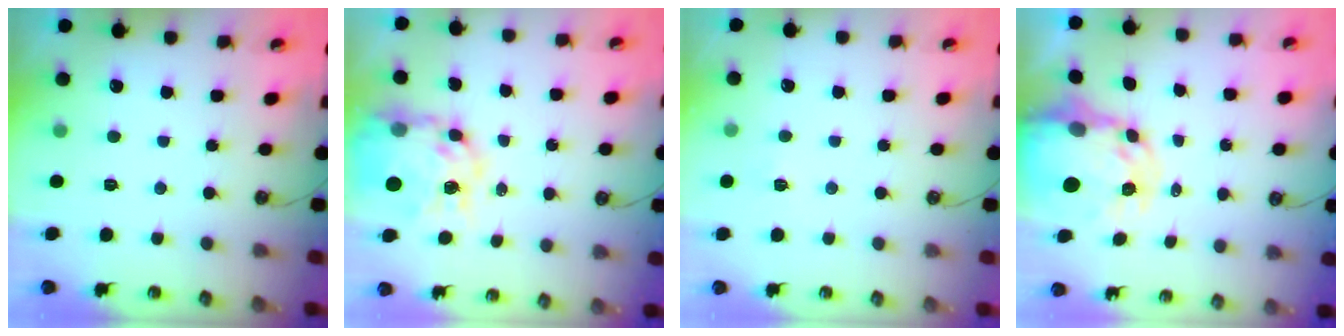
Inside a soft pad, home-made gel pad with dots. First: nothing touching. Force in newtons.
{"total": 15.3, "press": 15.2, "slide": 1.5}
{"total": 2.7, "press": 2.6, "slide": 0.4}
{"total": 7.2, "press": 7.2, "slide": 0.6}